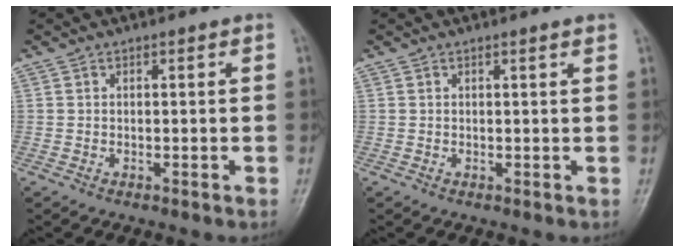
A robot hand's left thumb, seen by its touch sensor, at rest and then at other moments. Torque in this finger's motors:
{"motor_torque": [-0.24, -0.10, 0.13, 0.12, 0.05]}